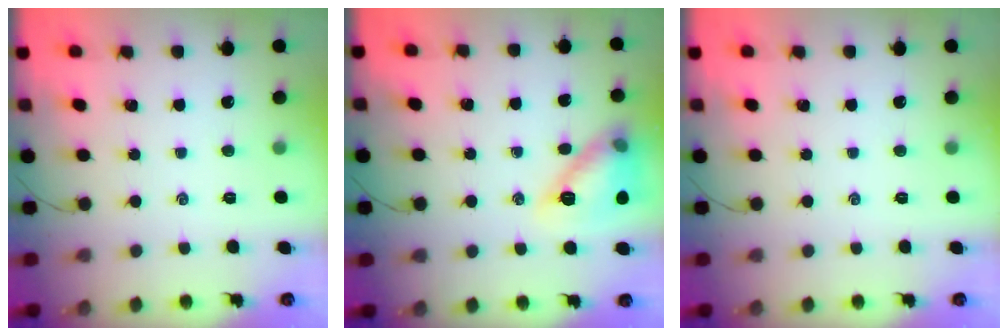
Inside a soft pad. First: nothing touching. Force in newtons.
{"total": 13.7, "press": 13.7, "slide": 0.6}
{"total": 0.0}